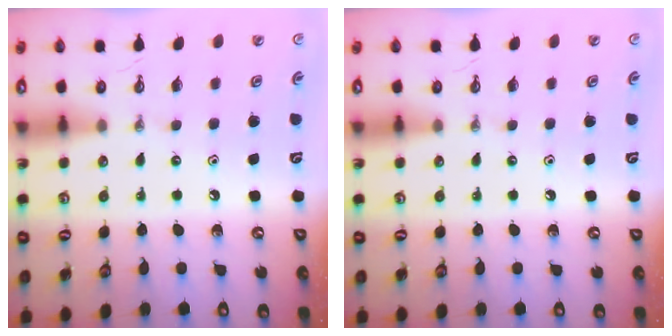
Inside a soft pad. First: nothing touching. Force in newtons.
{"total": 0.0}